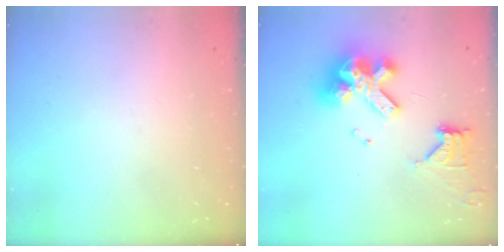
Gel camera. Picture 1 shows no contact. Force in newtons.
{"total": 16.0, "press": 15.9, "slide": 1.8}